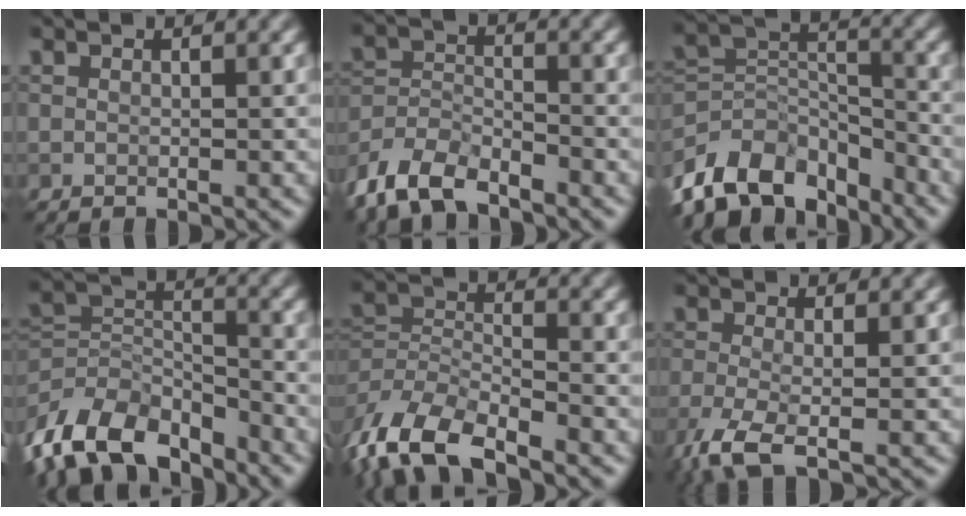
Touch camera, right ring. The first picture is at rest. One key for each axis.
{"total": 6.1, "fx": -5.0, "fy": 2.3, "fz": 2.6, "tx": -0.051, "ty": -0.006, "tz": -0.107}
{"total": 10.8, "fx": -7.4, "fy": 5.9, "fz": 5.1, "tx": -0.091, "ty": 0.005, "tz": -0.145}
{"total": 10.2, "fx": -6.8, "fy": 5.5, "fz": 5.4, "tx": -0.104, "ty": -0.005, "tz": -0.136}
{"total": 8.1, "fx": -5.3, "fy": 3.5, "fz": 5.0, "tx": -0.102, "ty": -0.005, "tz": -0.112}
{"total": 4.6, "fx": -2.4, "fy": 1.4, "fz": 3.6, "tx": -0.080, "ty": -0.014, "tz": -0.057}